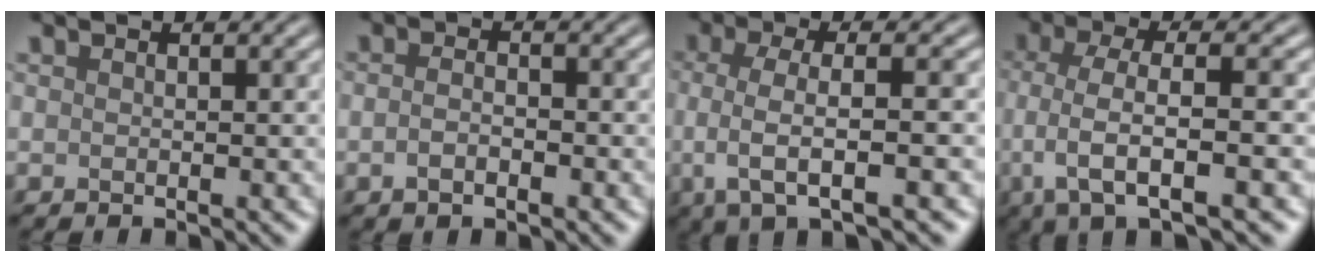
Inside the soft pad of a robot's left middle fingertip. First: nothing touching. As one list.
[{"total": 1.8, "force": [-0.7, 0.8, 1.4], "torque": [-0.030, -0.001, -0.017]}, {"total": 5.3, "force": [-0.8, 1.7, 4.9], "torque": [-0.085, -0.007, -0.017]}, {"total": 5.8, "force": [-1.4, 1.6, 5.4], "torque": [-0.100, -0.001, -0.028]}]